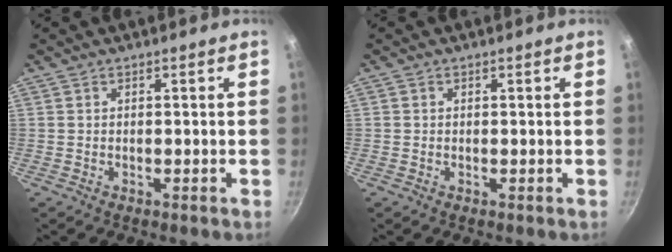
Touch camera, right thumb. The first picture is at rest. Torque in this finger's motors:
{"motor_torque": [0.07, -0.13, -0.22, 0.23, -0.07]}